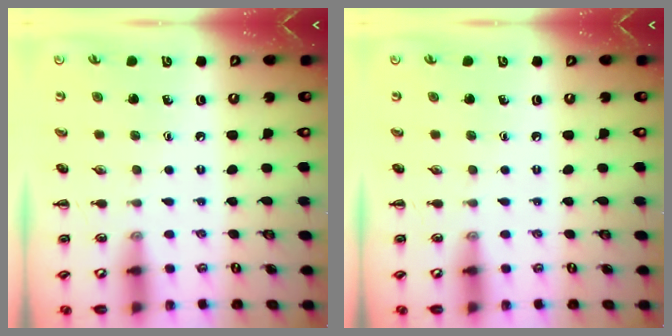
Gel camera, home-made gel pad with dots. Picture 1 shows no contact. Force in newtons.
{"total": 0.0}